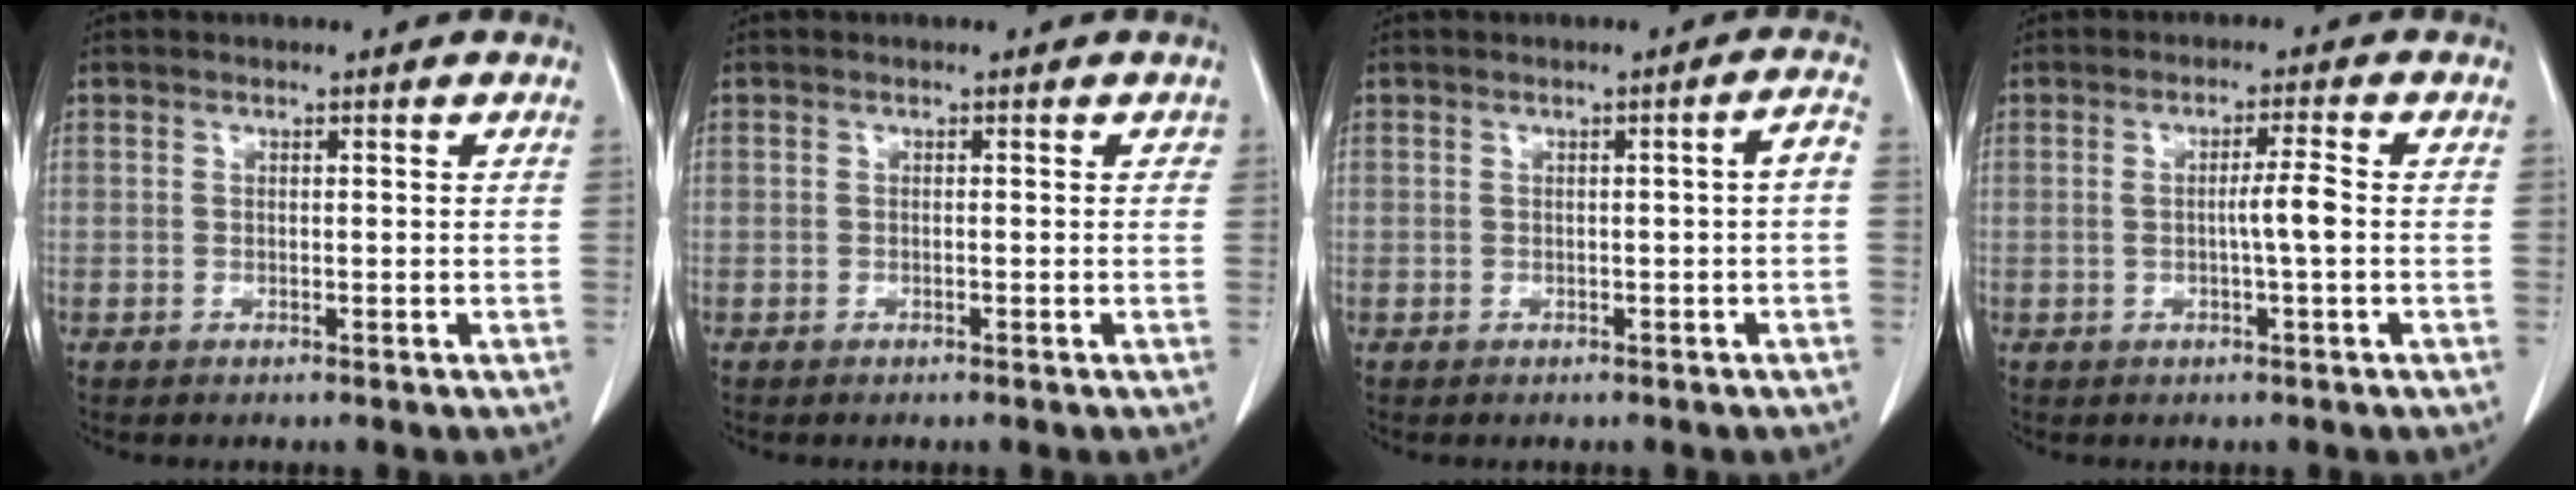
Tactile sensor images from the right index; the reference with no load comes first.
{"total": 0.0}
{"total": 2.1, "force": [-0.4, 0.0, 2.0], "torque": [-0.023, 0.005, -0.006]}
{"total": 3.5, "force": [-0.3, -0.3, 3.4], "torque": [-0.058, -0.001, -0.006]}